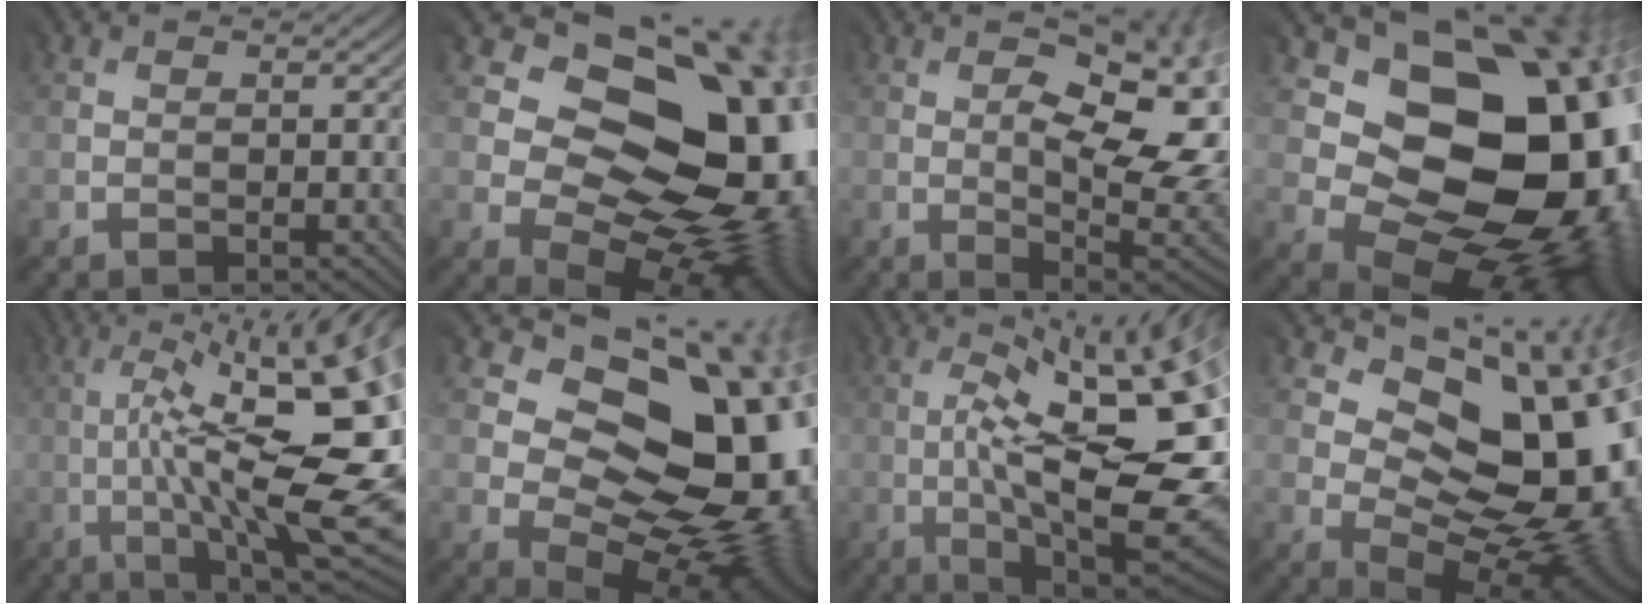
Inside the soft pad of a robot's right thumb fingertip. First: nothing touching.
{"total": 16.8, "force": [2.0, 12.8, 10.7], "torque": [-0.132, 0.003, 0.054]}
{"total": 16.1, "force": [-0.4, 7.7, 14.1], "torque": [-0.172, 0.019, 0.011]}
{"total": 16.6, "force": [1.1, 13.1, 10.1], "torque": [-0.119, -0.025, 0.050]}
{"total": 18.1, "force": [-2.9, 5.0, 17.2], "torque": [-0.235, 0.015, -0.042]}
{"total": 15.3, "force": [2.5, 11.1, 10.2], "torque": [-0.123, -0.006, 0.067]}
{"total": 16.5, "force": [-1.6, 4.1, 15.9], "torque": [-0.238, 0.008, -0.010]}
{"total": 14.8, "force": [3.1, 9.8, 10.6], "torque": [-0.112, 0.012, 0.070]}